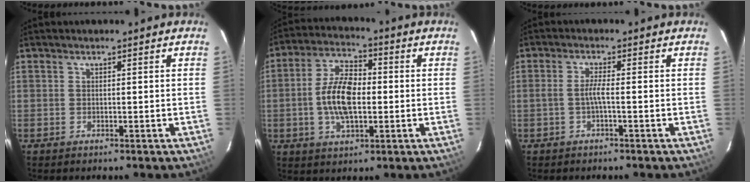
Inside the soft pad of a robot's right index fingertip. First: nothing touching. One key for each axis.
{"total": 11.1, "fx": -1.0, "fy": 5.5, "fz": 9.6, "tx": -0.191, "ty": 0.010, "tz": -0.020}
{"total": 2.2, "fx": -0.8, "fy": -0.3, "fz": 2.1, "tx": -0.043, "ty": 0.001, "tz": -0.016}